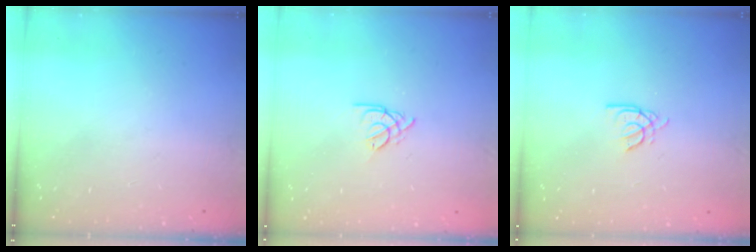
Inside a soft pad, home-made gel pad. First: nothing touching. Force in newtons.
{"total": 2.7, "press": 2.6, "slide": 0.5}
{"total": 3.6, "press": 3.6, "slide": 0.4}